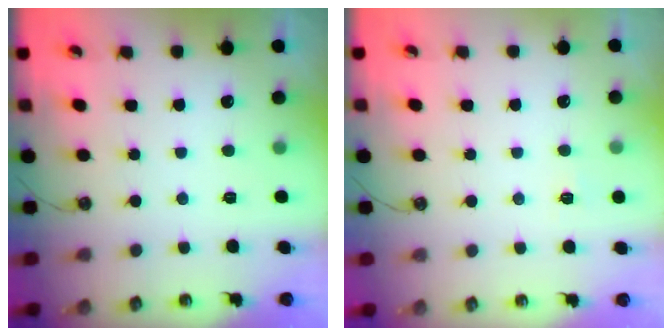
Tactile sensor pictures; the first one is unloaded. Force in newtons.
{"total": 3.4, "press": 3.4, "slide": 0.4}